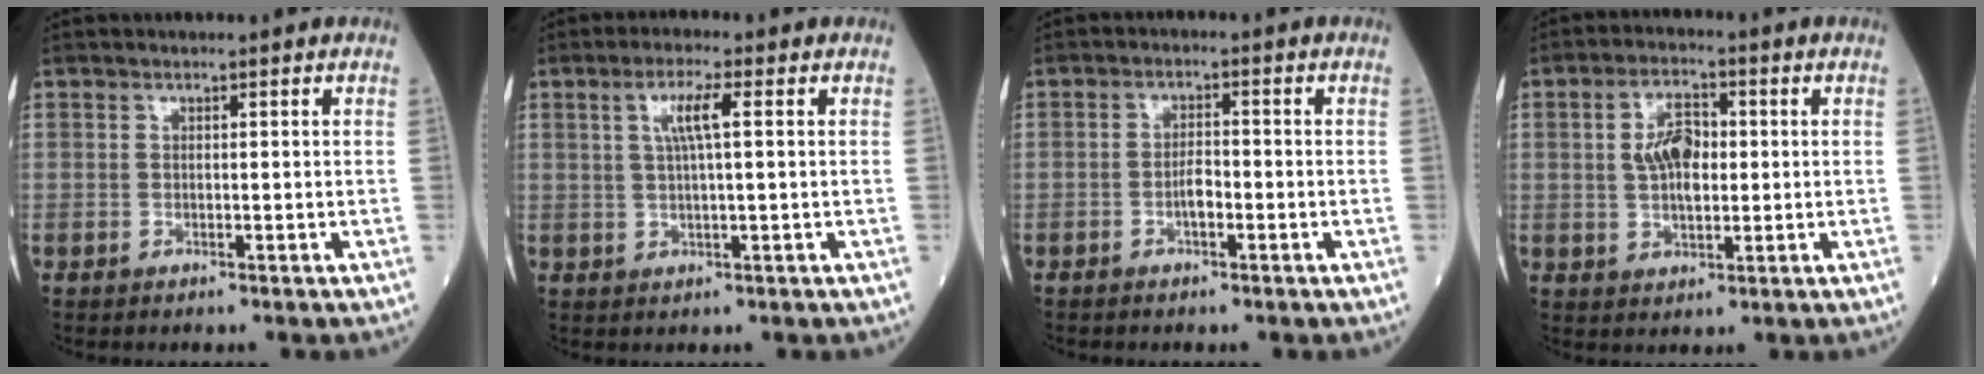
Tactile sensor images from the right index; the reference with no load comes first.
{"total": 4.4, "force": [1.2, 0.2, 4.2], "torque": [-0.086, 0.005, 0.024]}
{"total": 2.4, "force": [-1.1, 0.9, 1.9], "torque": [-0.036, 0.004, -0.021]}
{"total": 6.3, "force": [0.5, 3.2, 5.4], "torque": [-0.106, 0.014, 0.009]}